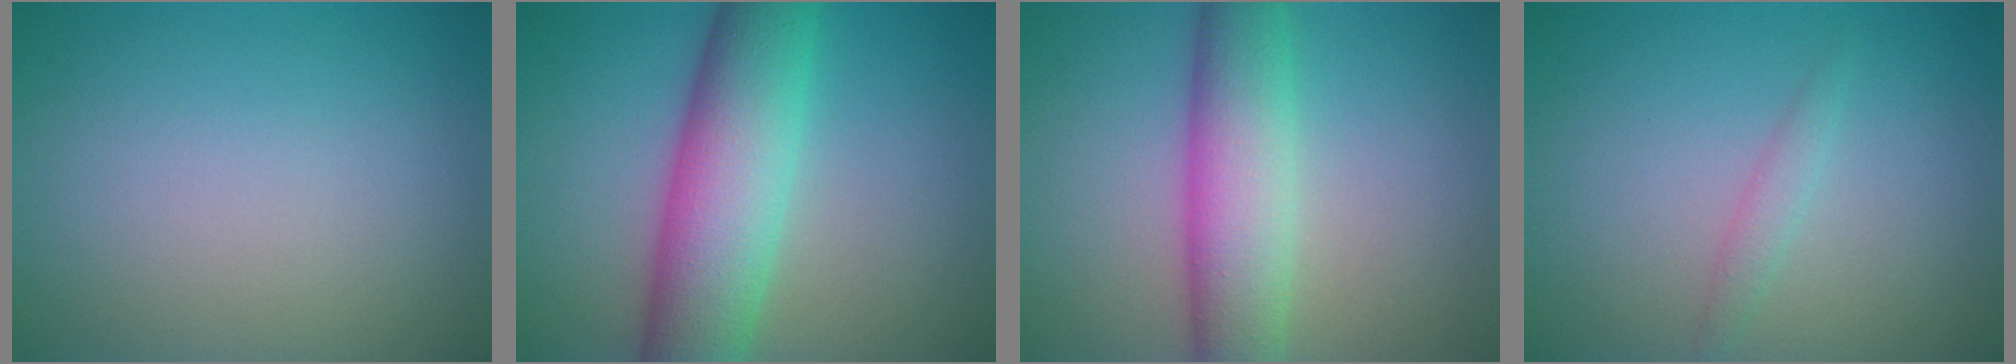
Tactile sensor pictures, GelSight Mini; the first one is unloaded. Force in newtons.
{"total": 9.3, "press": 9.3, "slide": 0.4}
{"total": 7.0, "press": 7.0, "slide": 0.1}
{"total": 1.2, "press": 1.2, "slide": 0.1}